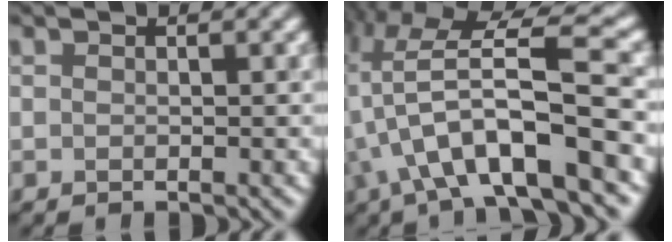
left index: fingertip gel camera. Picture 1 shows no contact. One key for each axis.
{"total": 10.8, "fx": -3.2, "fy": 3.4, "fz": 9.7, "tx": -0.169, "ty": 0.014, "tz": -0.053}